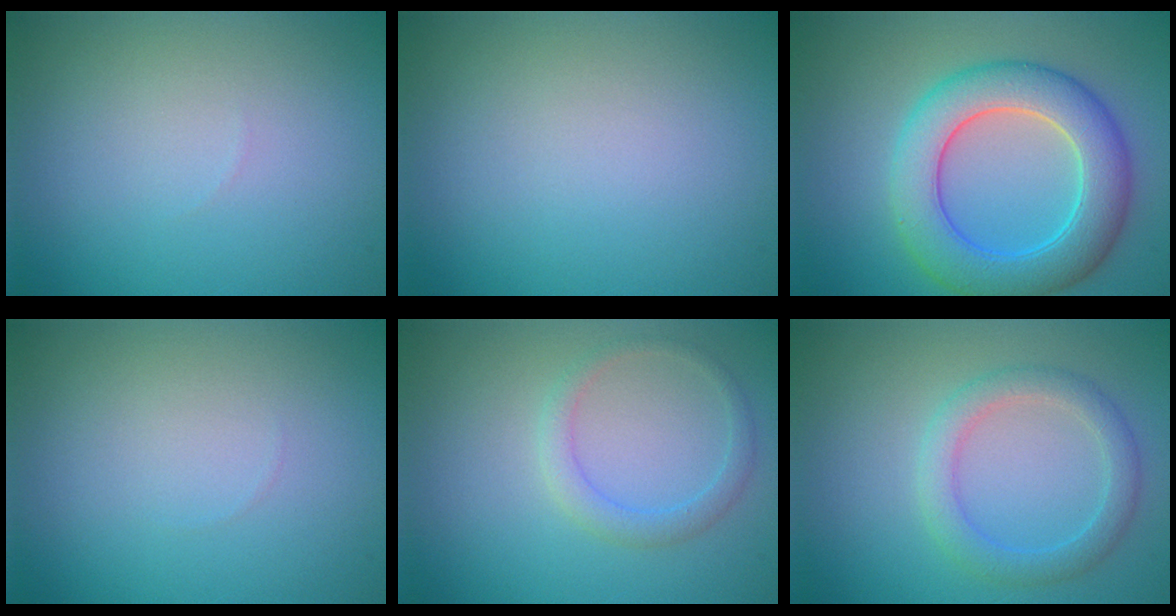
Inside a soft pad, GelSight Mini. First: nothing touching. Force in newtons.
{"total": 0.0}
{"total": 7.3, "press": 7.3, "slide": 0.2}
{"total": 0.0}
{"total": 1.8, "press": 1.8, "slide": 0.0}
{"total": 2.9, "press": 2.9, "slide": 0.1}